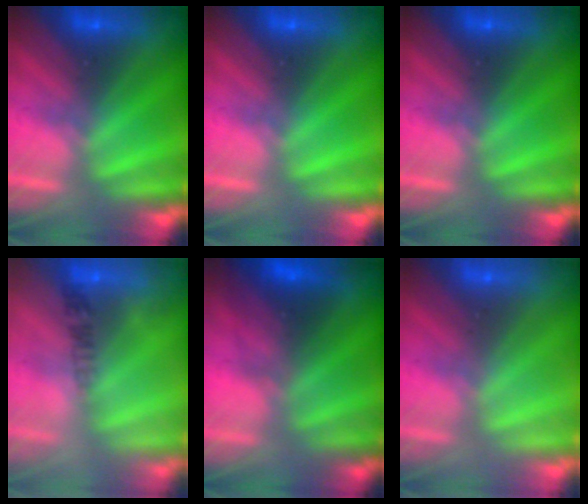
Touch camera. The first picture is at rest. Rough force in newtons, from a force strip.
{"total": 0.0}
{"total": 0.0}
{"total": 2.5}
{"total": 2.3}
{"total": 3.1}